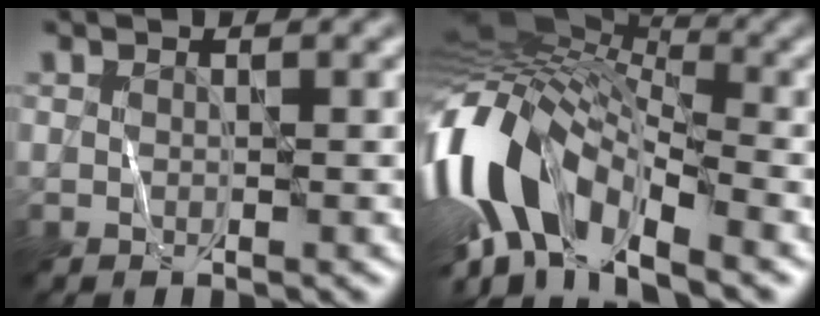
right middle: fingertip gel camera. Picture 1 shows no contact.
{"total": 13.2, "force": [-3.5, 6.7, 10.9], "torque": [-0.214, 0.015, -0.073]}